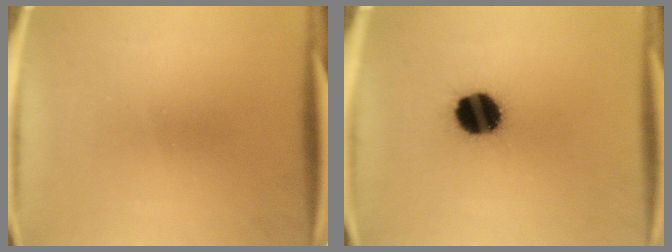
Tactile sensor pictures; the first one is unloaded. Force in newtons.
{"total": 13.3}